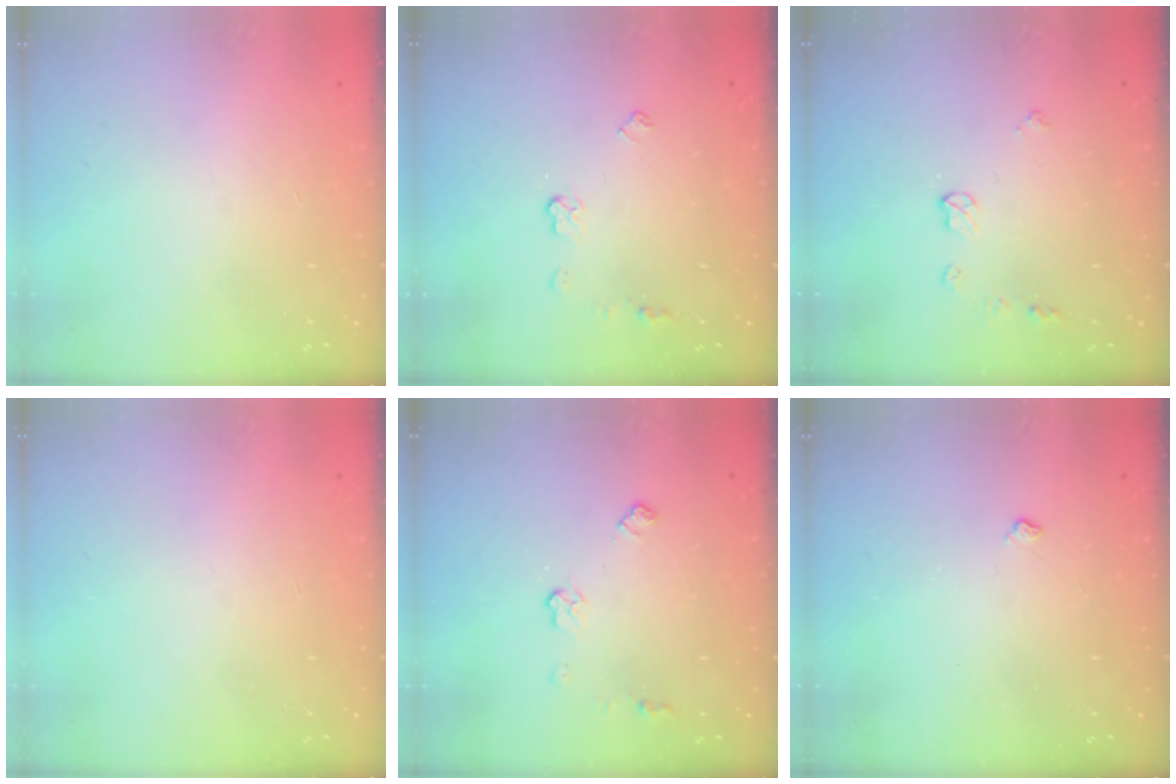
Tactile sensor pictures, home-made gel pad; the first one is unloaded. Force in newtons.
{"total": 4.0, "press": 4.0, "slide": 0.7}
{"total": 5.9, "press": 5.8, "slide": 0.7}
{"total": 0.0}
{"total": 5.5, "press": 5.4, "slide": 0.7}
{"total": 3.5, "press": 3.5, "slide": 0.5}